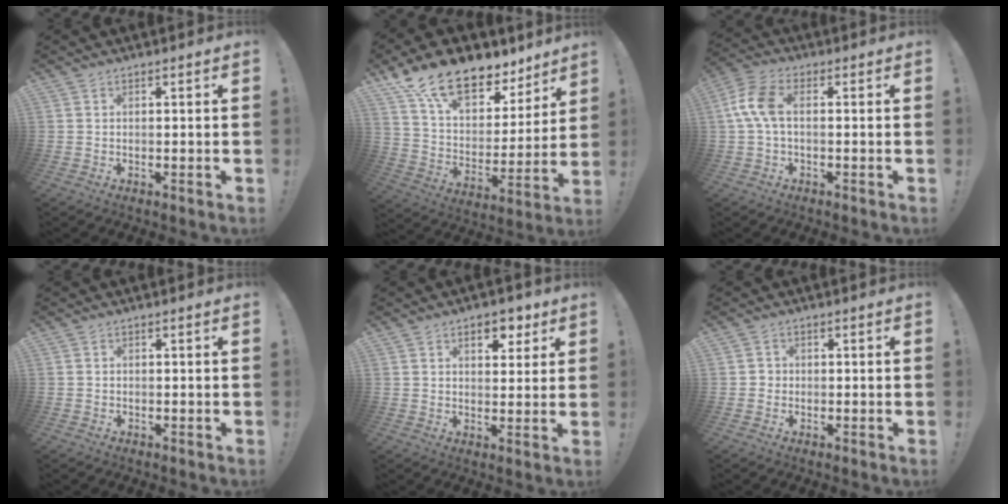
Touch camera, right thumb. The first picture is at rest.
{"total": 18.0, "force": [13.4, 8.5, 8.6], "torque": [-0.153, -0.092, 0.245]}
{"total": 8.0, "force": [0.6, 3.7, 7.1], "torque": [-0.151, 0.007, 0.016]}
{"total": 0.6, "force": [-0.2, 0.5, -0.2], "torque": [0.003, 0.003, -0.003]}
{"total": 6.8, "force": [3.6, 4.2, 4.0], "torque": [-0.038, -0.012, 0.058]}
{"total": 1.8, "force": [-0.5, 1.7, 0.6], "torque": [-0.006, 0.005, -0.010]}